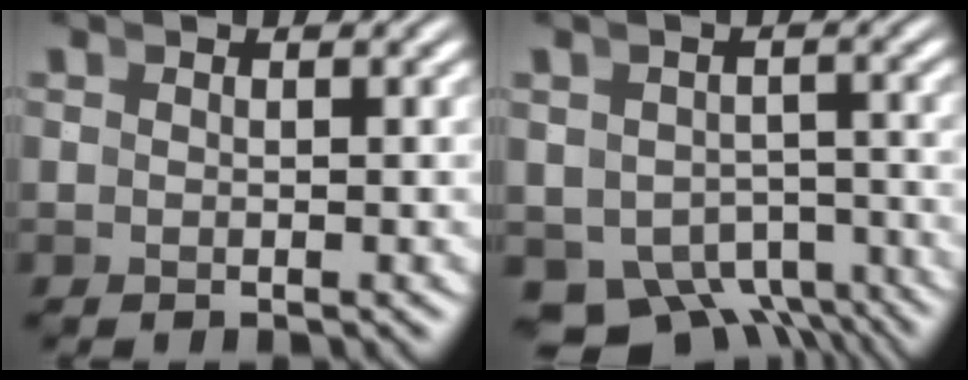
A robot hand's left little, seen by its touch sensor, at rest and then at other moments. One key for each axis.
{"total": 8.9, "fx": -5.1, "fy": 6.0, "fz": 4.1, "tx": -0.066, "ty": -0.052, "tz": -0.071}